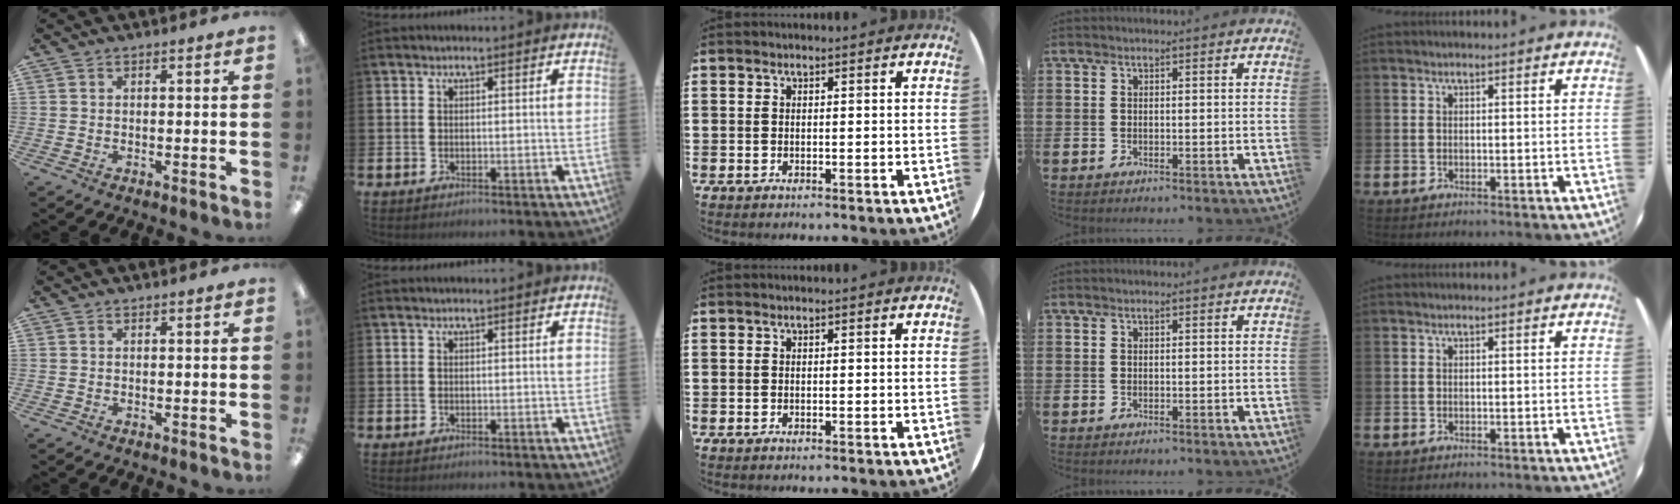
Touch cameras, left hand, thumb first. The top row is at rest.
{}